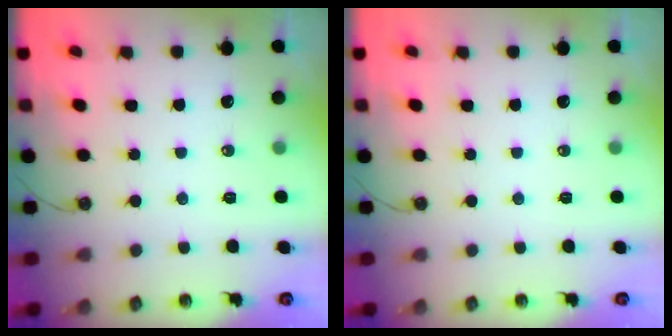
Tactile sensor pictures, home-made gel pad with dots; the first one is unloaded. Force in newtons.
{"total": 0.0}